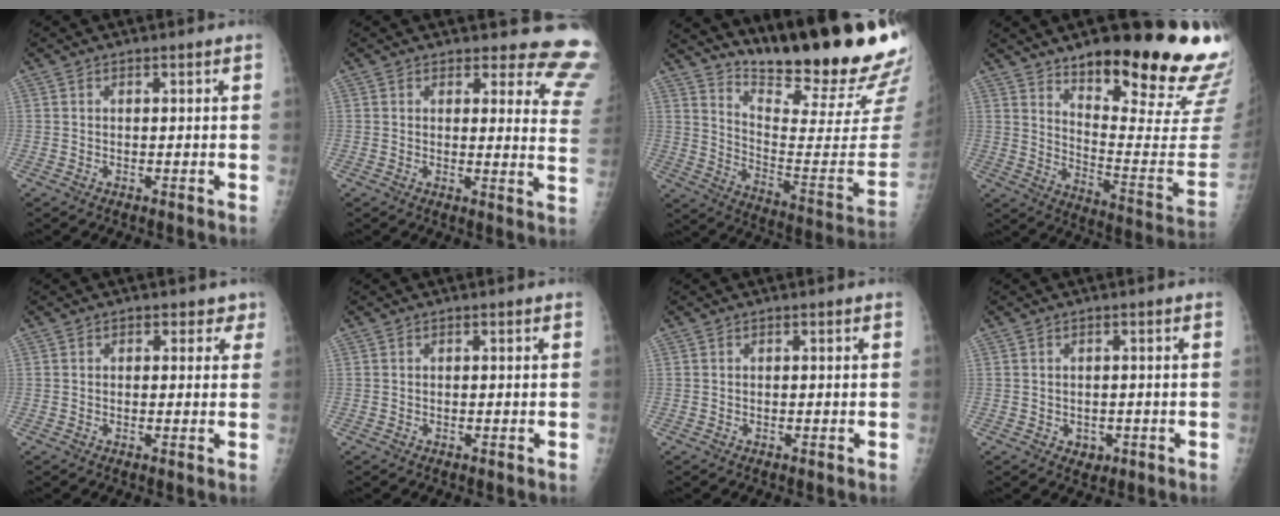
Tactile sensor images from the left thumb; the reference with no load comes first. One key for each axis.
{"total": 12.9, "fx": 12.4, "fy": 3.3, "fz": 1.3, "tx": 0.041, "ty": -0.123, "tz": 0.095}
{"total": 24.8, "fx": 20.6, "fy": 2.8, "fz": 13.6, "tx": -0.182, "ty": -0.165, "tz": 0.304}
{"total": 26.0, "fx": 18.0, "fy": 6.3, "fz": 17.7, "tx": -0.211, "ty": -0.108, "tz": 0.255}
{"total": 2.5, "fx": 1.3, "fy": 1.9, "fz": 0.9, "tx": 0.021, "ty": -0.002, "tz": 0.009}
{"total": 0.0}
{"total": 0.0}
{"total": 2.4, "fx": -0.7, "fy": 2.0, "fz": 1.1, "tx": -0.005, "ty": 0.001, "tz": -0.001}